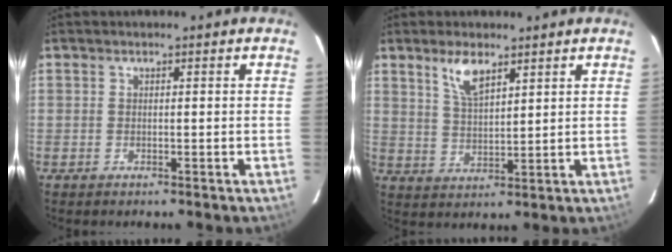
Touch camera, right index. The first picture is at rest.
{"total": 6.0, "force": [3.9, 2.1, 4.0], "torque": [-0.074, 0.000, 0.080]}